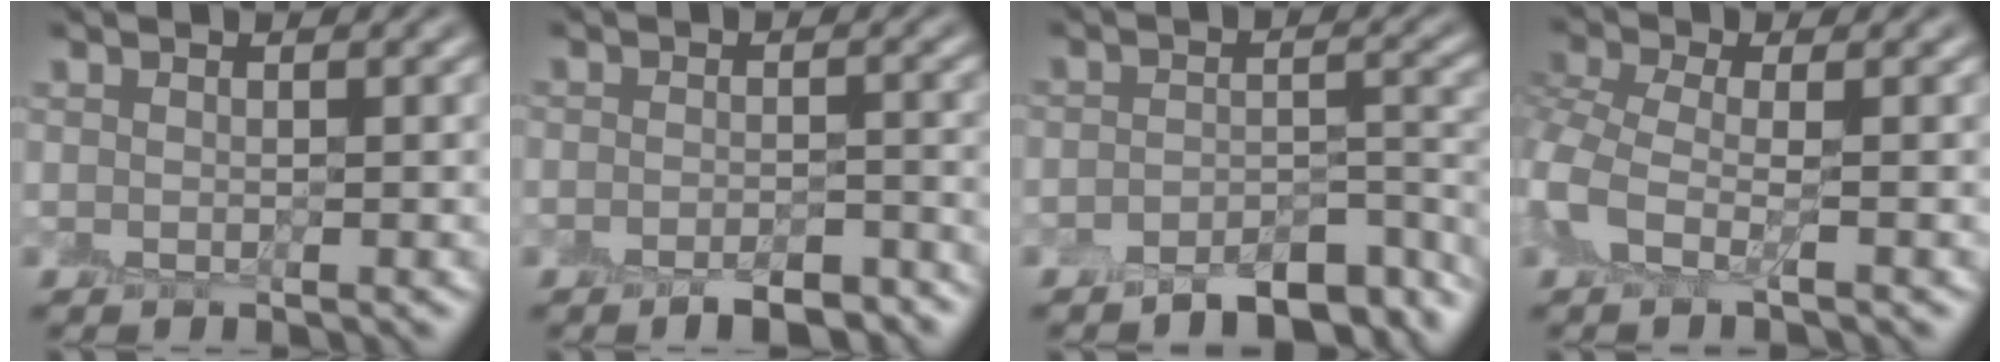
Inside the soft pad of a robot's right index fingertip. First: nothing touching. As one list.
[{"total": 3.8, "force": [-3.2, 1.0, 1.8], "torque": [-0.026, -0.004, -0.046]}, {"total": 6.5, "force": [-5.4, 2.1, 2.8], "torque": [-0.039, -0.003, -0.084]}, {"total": 2.5, "force": [-1.0, 1.1, 2.1], "torque": [-0.057, 0.003, -0.032]}]